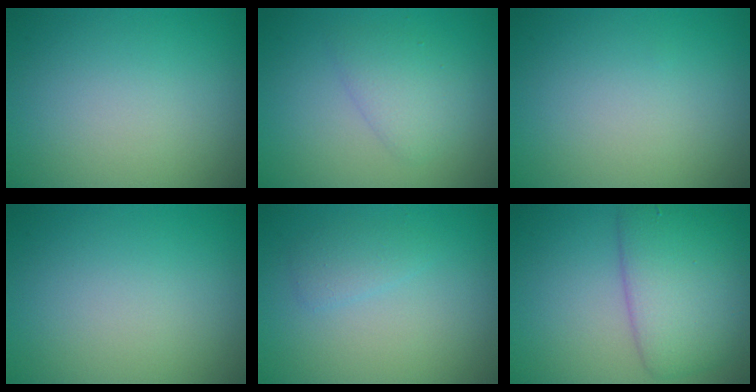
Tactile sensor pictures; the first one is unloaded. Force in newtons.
{"total": 2.4, "press": 2.4, "slide": 0.2}
{"total": 0.0}
{"total": 0.0}
{"total": 1.4, "press": 1.4, "slide": 0.1}
{"total": 6.7, "press": 6.7, "slide": 0.1}